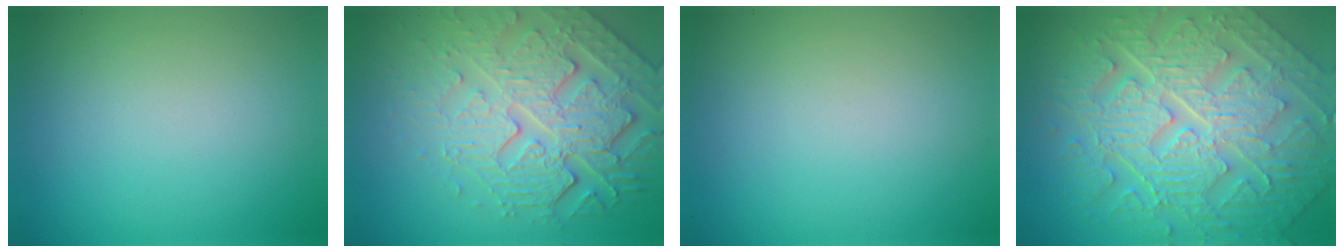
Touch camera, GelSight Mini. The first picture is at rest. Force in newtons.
{"total": 6.8, "press": 5.5, "slide": 4.0}
{"total": 0.0}
{"total": 11.1, "press": 7.6, "slide": 8.1}